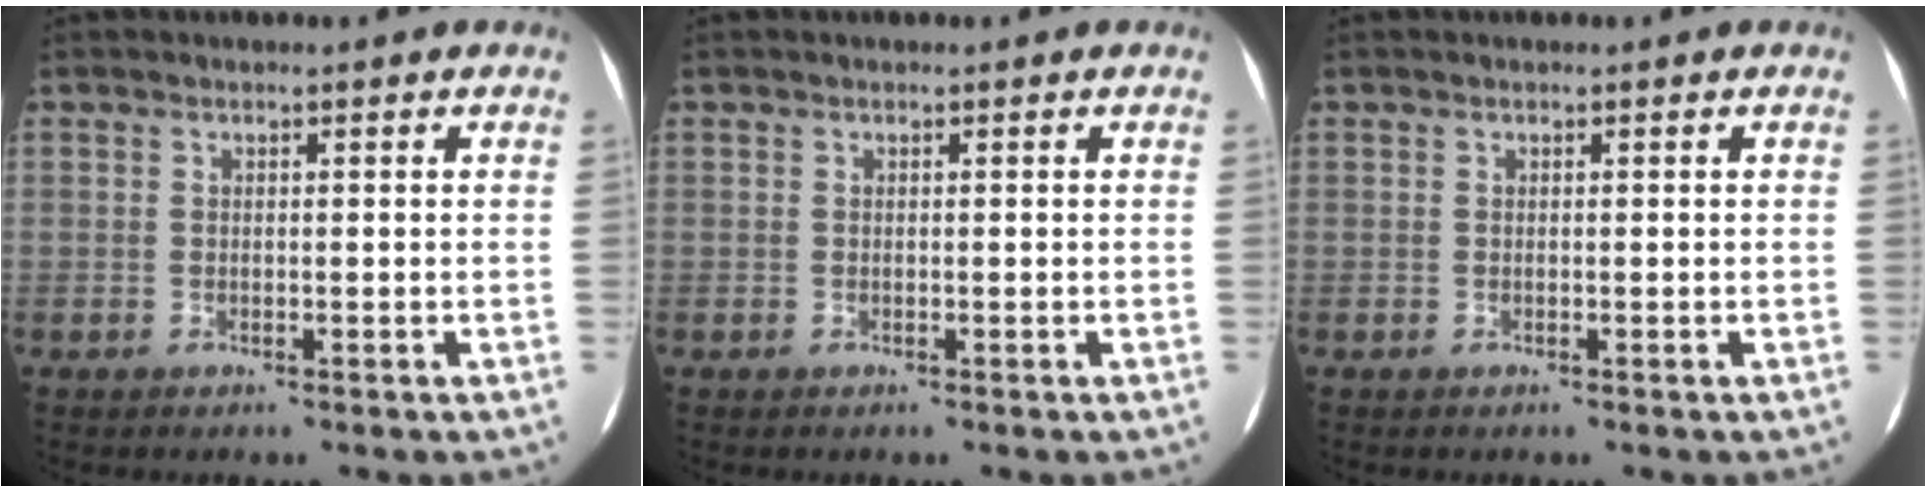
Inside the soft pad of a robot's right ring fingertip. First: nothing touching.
{"total": 0.0}
{"total": 0.0}